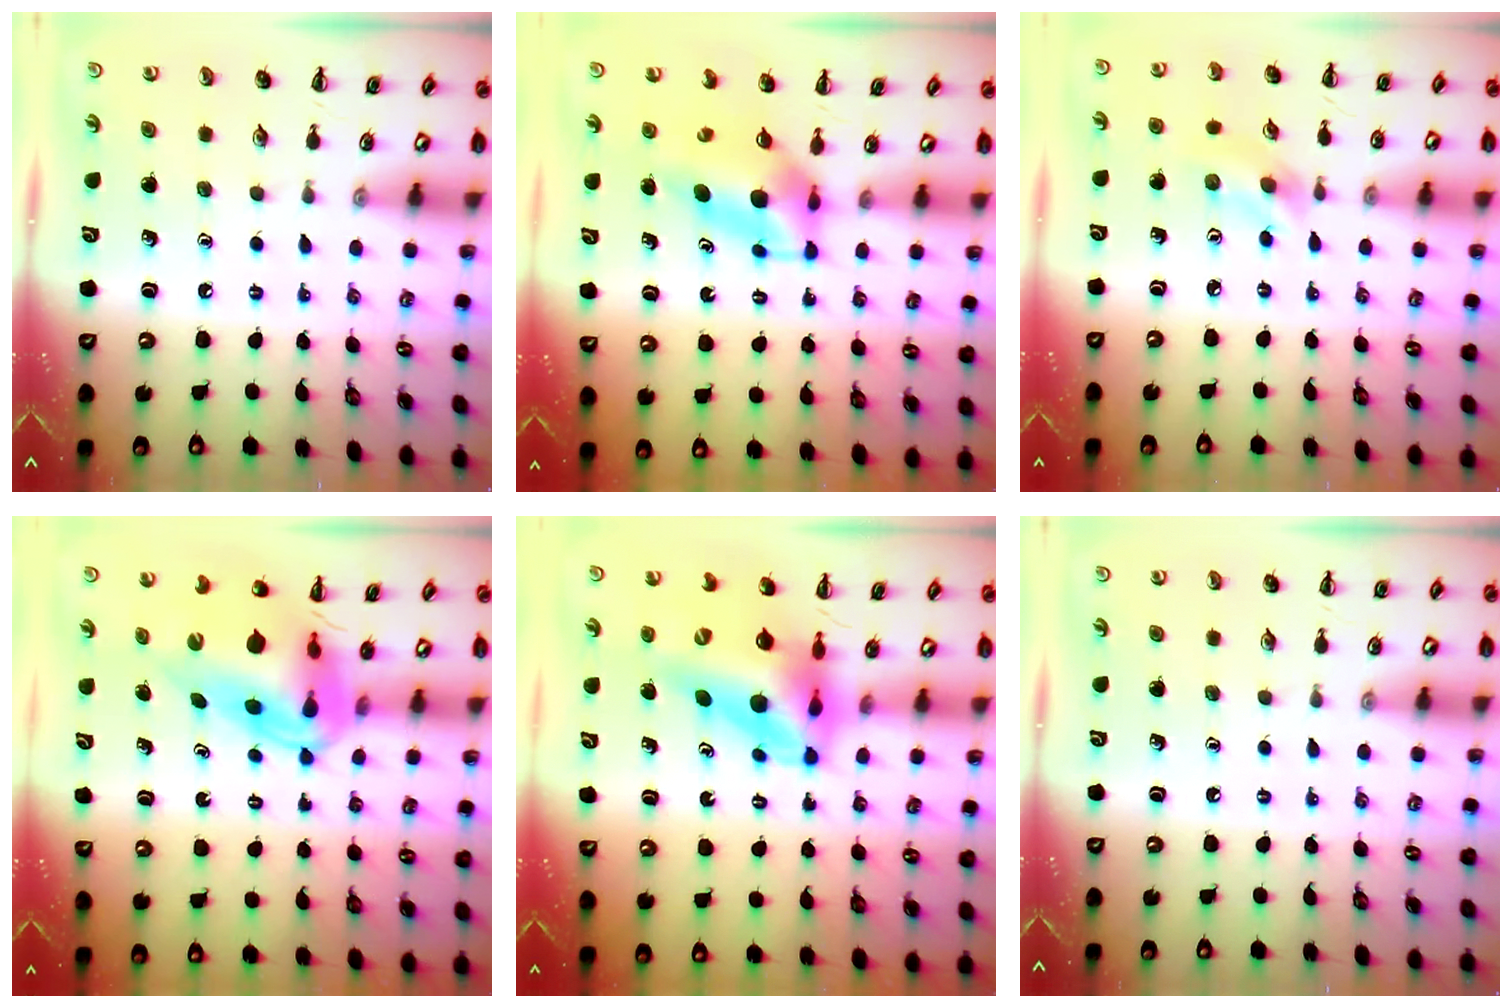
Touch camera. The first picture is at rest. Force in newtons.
{"total": 5.3, "press": 5.2, "slide": 1.1}
{"total": 2.6, "press": 2.6, "slide": 0.6}
{"total": 12.1, "press": 11.6, "slide": 3.5}
{"total": 11.4, "press": 10.9, "slide": 3.6}
{"total": 0.0}